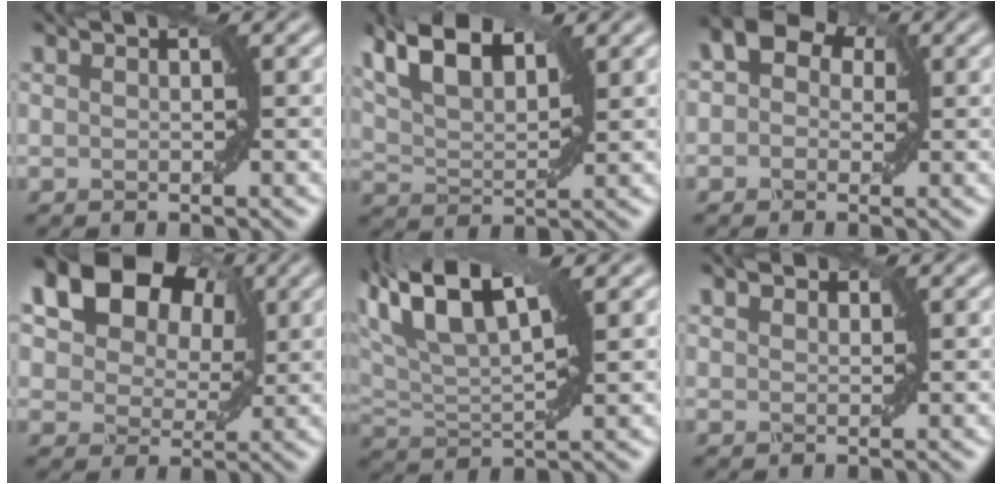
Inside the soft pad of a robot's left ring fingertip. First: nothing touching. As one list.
[{"total": 7.5, "force": [4.8, 2.9, 4.9], "torque": [-0.101, 0.033, 0.067]}, {"total": 6.1, "force": [2.0, 4.5, 3.5], "torque": [-0.041, 0.032, -0.016]}, {"total": 15.1, "force": [6.8, 10.6, 8.5], "torque": [-0.145, 0.042, 0.122]}, {"total": 9.2, "force": [4.4, 4.0, 7.0], "torque": [-0.132, 0.028, 0.072]}, {"total": 1.1, "force": [0.8, 0.6, 0.2], "torque": [-0.002, 0.001, 0.014]}]